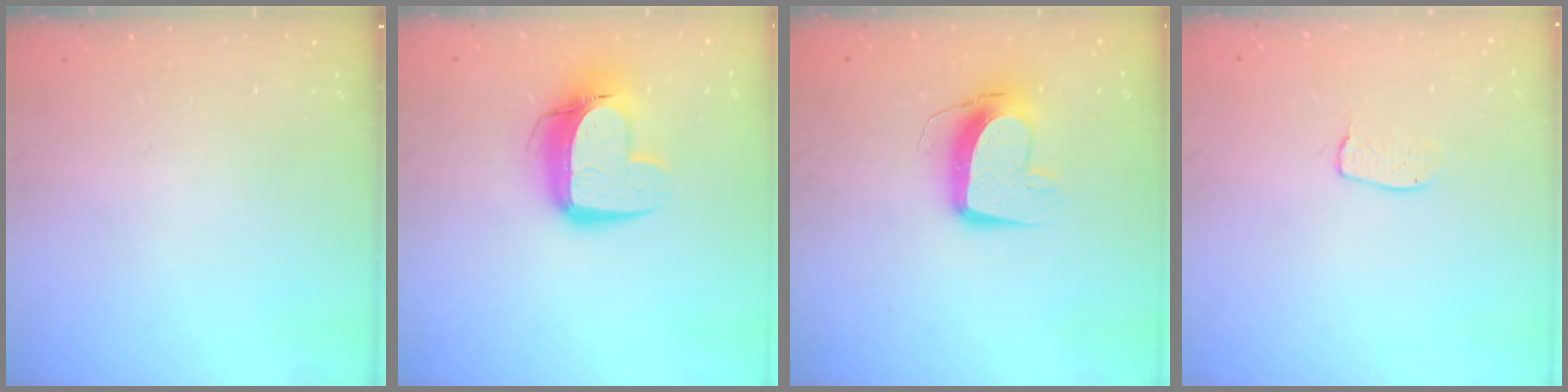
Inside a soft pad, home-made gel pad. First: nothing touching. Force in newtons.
{"total": 13.9, "press": 13.8, "slide": 1.4}
{"total": 11.8, "press": 11.7, "slide": 1.1}
{"total": 5.8, "press": 5.8, "slide": 0.2}